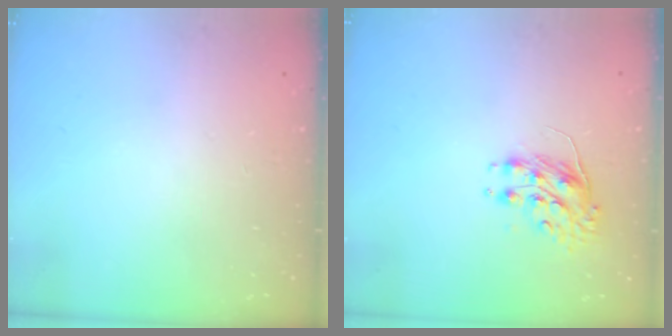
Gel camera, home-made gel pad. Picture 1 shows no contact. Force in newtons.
{"total": 8.0, "press": 8.0, "slide": 0.2}